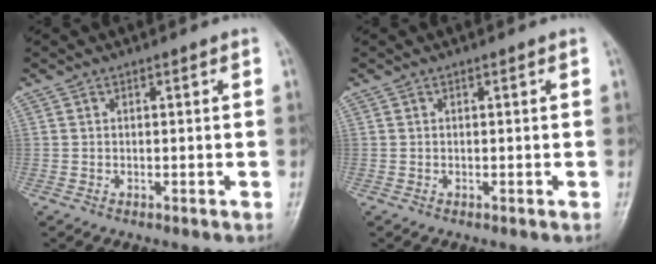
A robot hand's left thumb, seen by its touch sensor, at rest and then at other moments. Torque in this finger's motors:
{"motor_torque": [-0.06, 0.01, -0.05, 0.03, 0.00]}